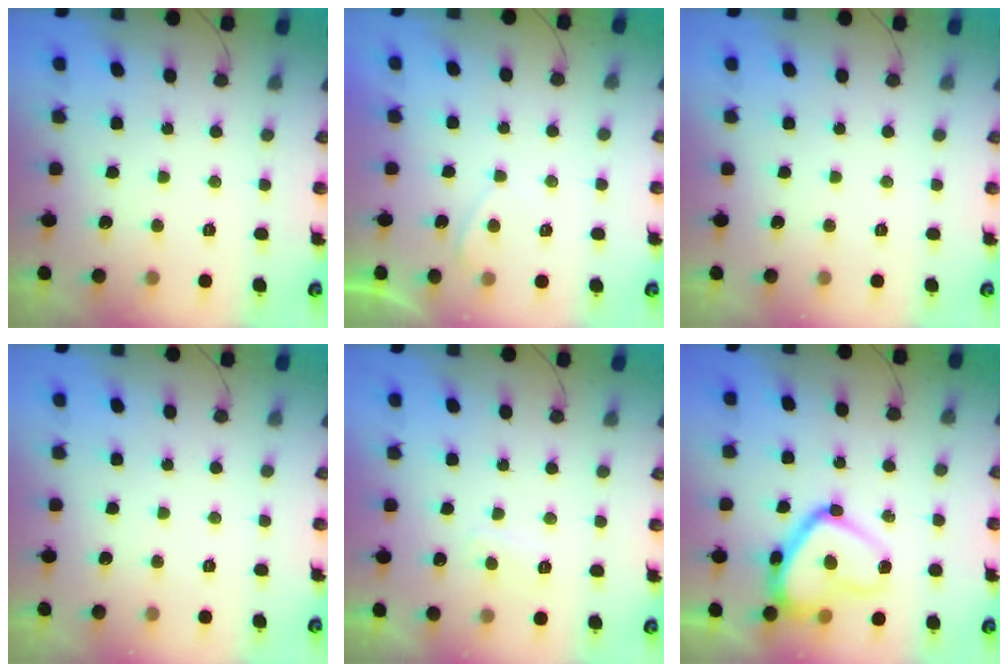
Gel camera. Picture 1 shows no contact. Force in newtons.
{"total": 0.0}
{"total": 0.0}
{"total": 0.0}
{"total": 2.8, "press": 2.7, "slide": 0.6}
{"total": 16.2, "press": 16.1, "slide": 1.6}